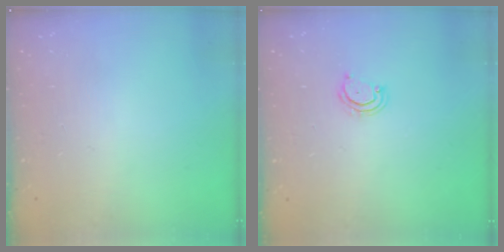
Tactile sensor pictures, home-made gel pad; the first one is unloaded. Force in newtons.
{"total": 4.1, "press": 4.1, "slide": 0.3}